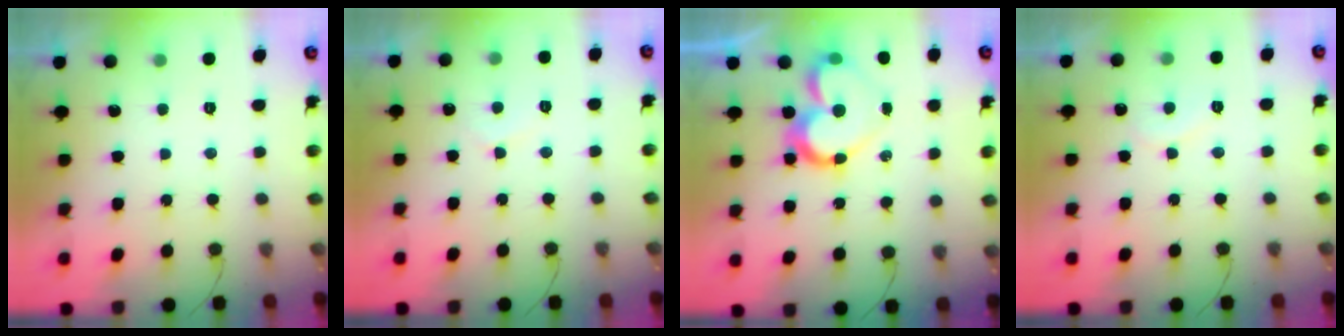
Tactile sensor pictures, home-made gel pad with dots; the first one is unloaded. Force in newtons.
{"total": 4.1, "press": 4.1, "slide": 0.3}
{"total": 11.6, "press": 11.5, "slide": 1.2}
{"total": 5.5, "press": 5.5, "slide": 0.4}